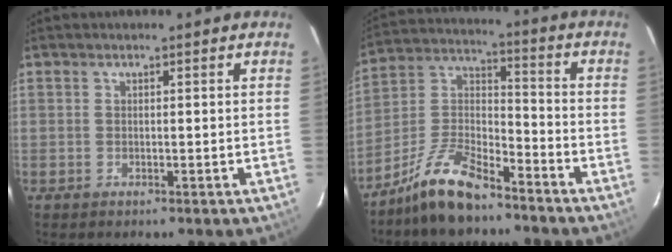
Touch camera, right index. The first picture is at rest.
{"total": 12.7, "force": [-9.4, 4.1, 7.5], "torque": [-0.166, 0.021, -0.182]}